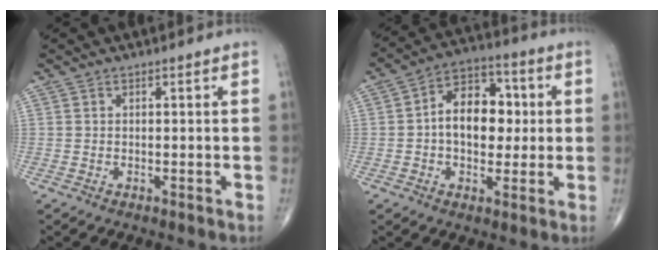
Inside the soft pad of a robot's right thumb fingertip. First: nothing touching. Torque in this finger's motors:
{"motor_torque": [-0.33, 0.89, 0.73, 0.43, 0.09]}